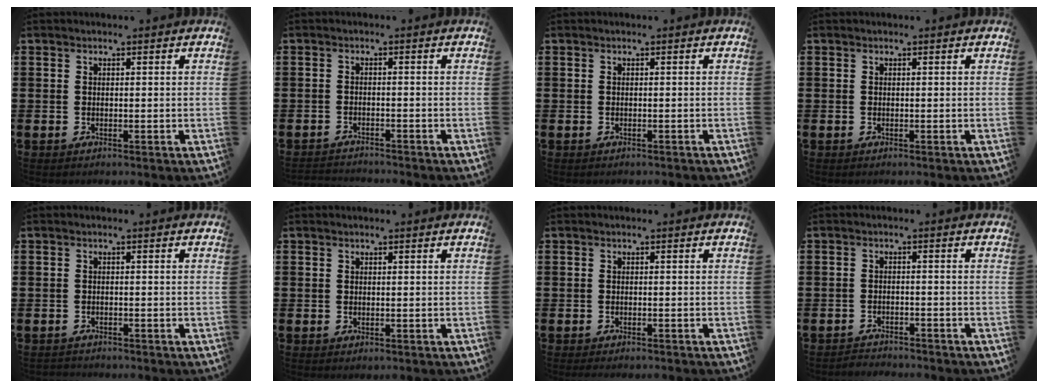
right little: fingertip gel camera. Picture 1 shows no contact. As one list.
[{"total": 1.5, "force": [-1.5, 0.0, -0.1], "torque": [-0.002, 0.002, -0.032]}, {"total": 0.0}, {"total": 0.0}, {"total": 0.7, "force": [-0.7, 0.1, -0.1], "torque": [-0.001, -0.001, -0.015]}, {"total": 0.0}, {"total": 0.5, "force": [-0.5, 0.0, 0.2], "torque": [-0.003, -0.003, -0.010]}, {"total": 1.9, "force": [-1.9, 0.0, -0.3], "torque": [-0.001, 0.004, -0.043]}]